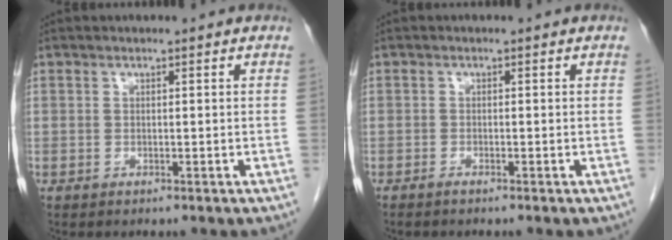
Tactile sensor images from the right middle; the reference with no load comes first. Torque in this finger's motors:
{"motor_torque": [-0.32, -0.17, -0.06, -0.01]}